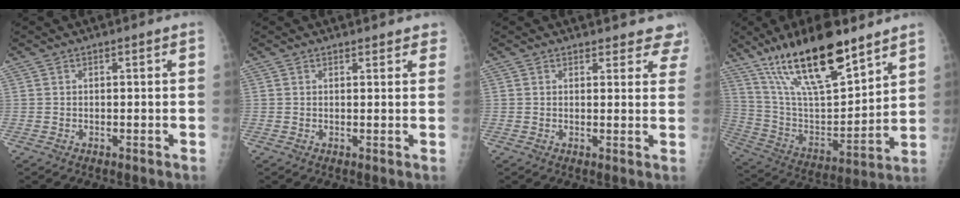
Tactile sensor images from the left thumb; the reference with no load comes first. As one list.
[{"total": 3.2, "force": [2.8, 1.2, 0.8], "torque": [0.018, -0.006, 0.023]}, {"total": 7.1, "force": [6.5, 2.7, 0.7], "torque": [0.047, -0.025, 0.047]}, {"total": 23.3, "force": [15.7, 7.1, 15.7], "torque": [-0.251, -0.062, 0.288]}]